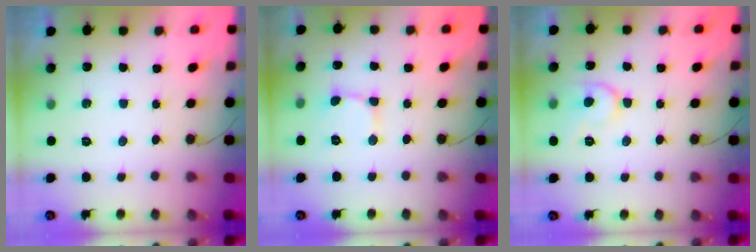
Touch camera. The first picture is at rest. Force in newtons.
{"total": 2.4, "press": 2.4, "slide": 0.1}
{"total": 8.7, "press": 8.7, "slide": 0.8}